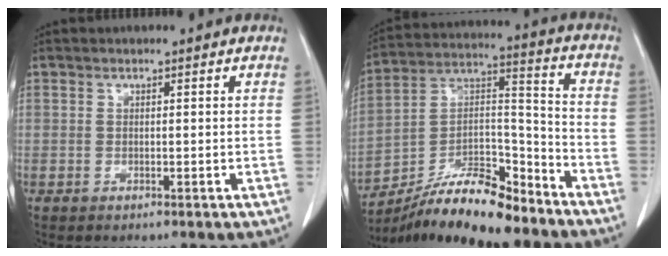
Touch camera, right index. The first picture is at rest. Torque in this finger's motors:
{"motor_torque": [0.53, -0.67, 0.47, 0.08]}